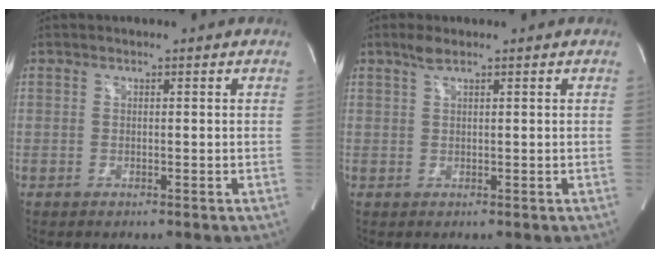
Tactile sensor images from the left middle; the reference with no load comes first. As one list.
[{"total": 1.7, "force": [1.3, 0.1, 1.2], "torque": [-0.031, 0.005, 0.027]}]